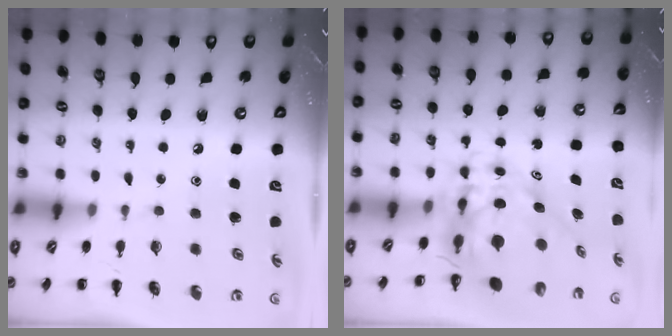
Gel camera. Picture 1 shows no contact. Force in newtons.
{"total": 8.3, "press": 7.9, "slide": 2.4}